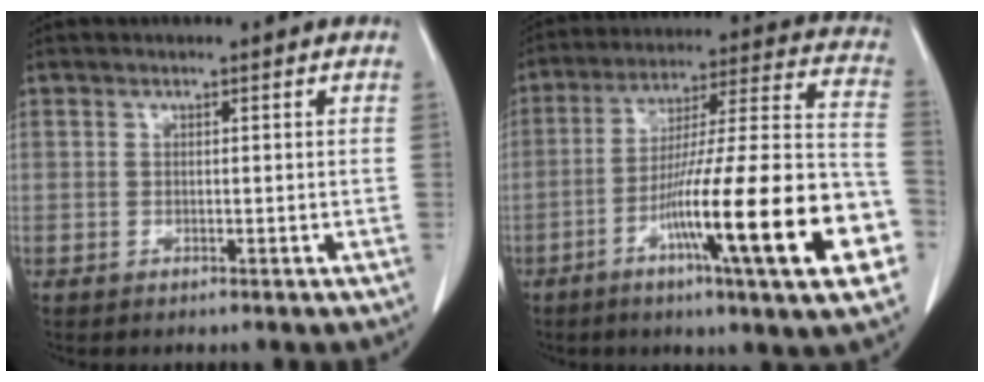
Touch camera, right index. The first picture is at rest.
{"total": 24.6, "force": [-9.0, 1.0, 22.9], "torque": [-0.304, -0.009, -0.142]}